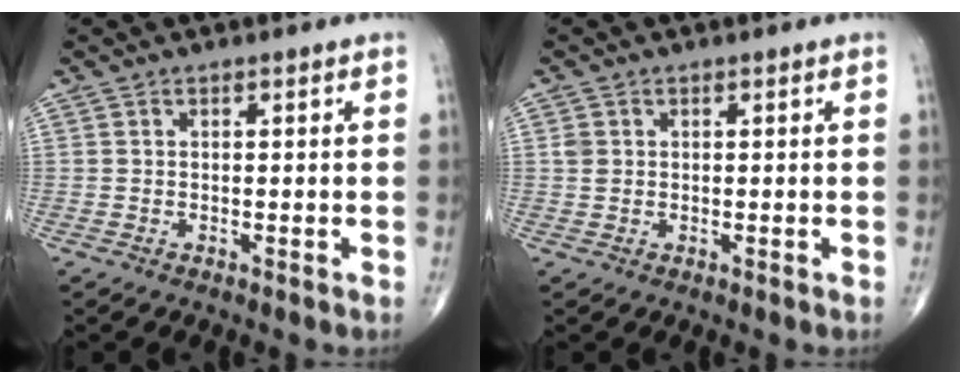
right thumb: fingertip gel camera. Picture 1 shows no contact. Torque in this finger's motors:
{"motor_torque": [0.30, 0.26, 0.47, 0.38, 0.00]}